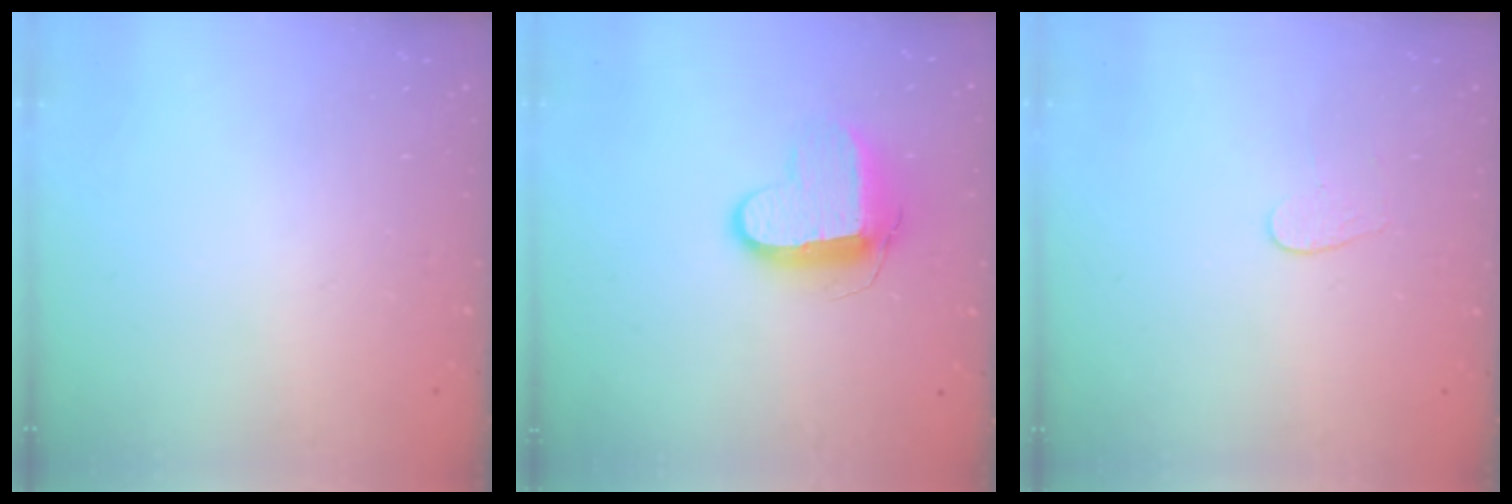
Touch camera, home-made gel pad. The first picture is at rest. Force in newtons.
{"total": 10.4, "press": 10.4, "slide": 0.5}
{"total": 3.8, "press": 3.8, "slide": 0.3}